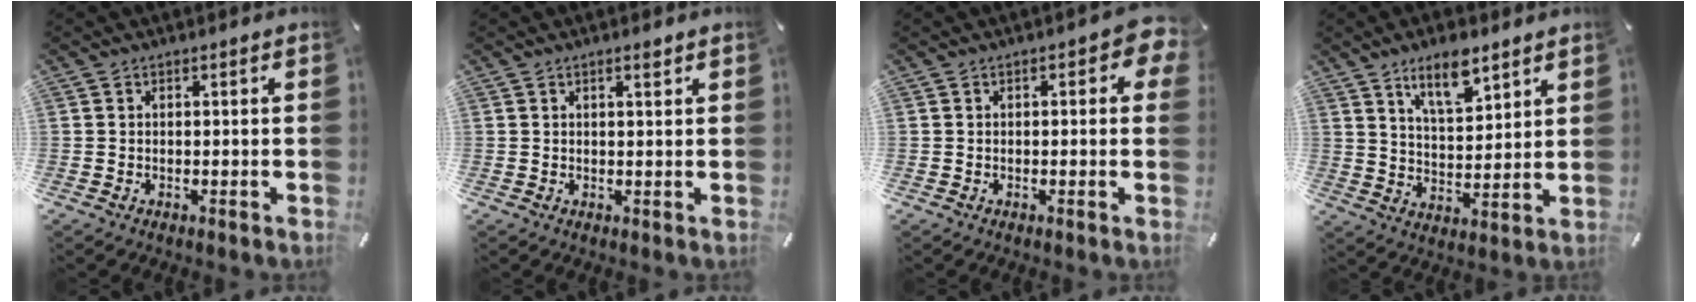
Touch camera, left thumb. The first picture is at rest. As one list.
[{"total": 1.4, "force": [1.0, 0.2, 1.0], "torque": [-0.013, -0.004, 0.015]}, {"total": 3.6, "force": [0.7, 2.0, 3.0], "torque": [-0.034, 0.002, 0.006]}, {"total": 10.4, "force": [7.5, 4.4, 5.8], "torque": [-0.092, -0.034, 0.132]}]